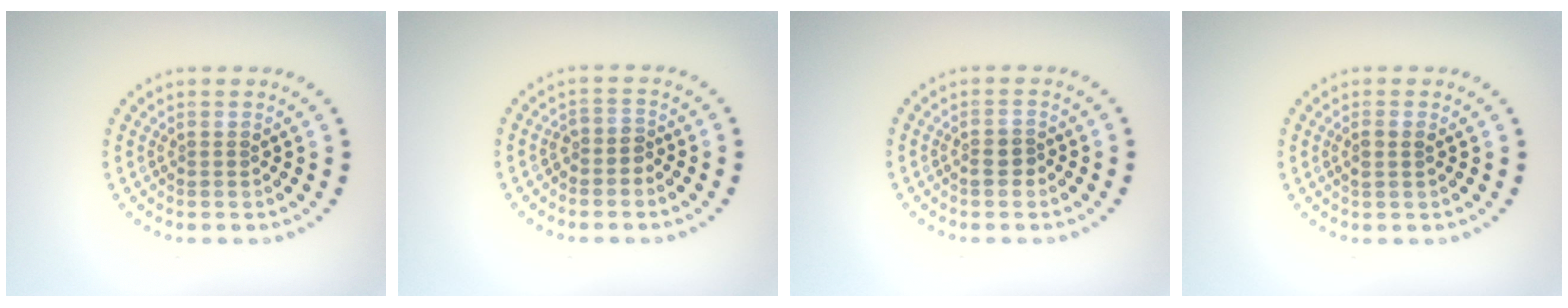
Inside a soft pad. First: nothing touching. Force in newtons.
{"total": 1.5, "press": 1.2, "slide": 0.9}
{"total": 1.5, "press": 1.4, "slide": 0.5}
{"total": 1.2, "press": 1.1, "slide": 0.3}